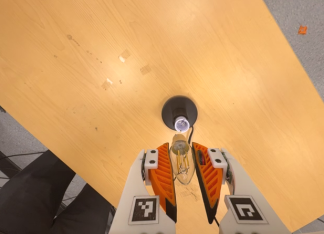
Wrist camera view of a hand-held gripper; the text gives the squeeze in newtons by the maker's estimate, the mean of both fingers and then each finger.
{"total": 12.3, "left": 12.6, "right": 12.0}